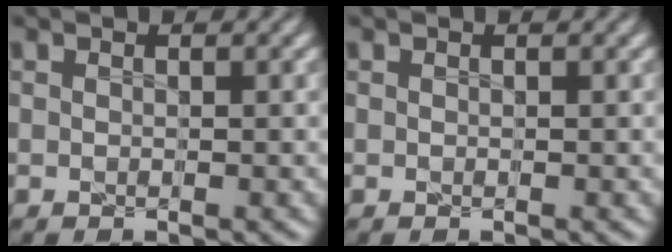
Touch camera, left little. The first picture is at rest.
{"total": 0.0}